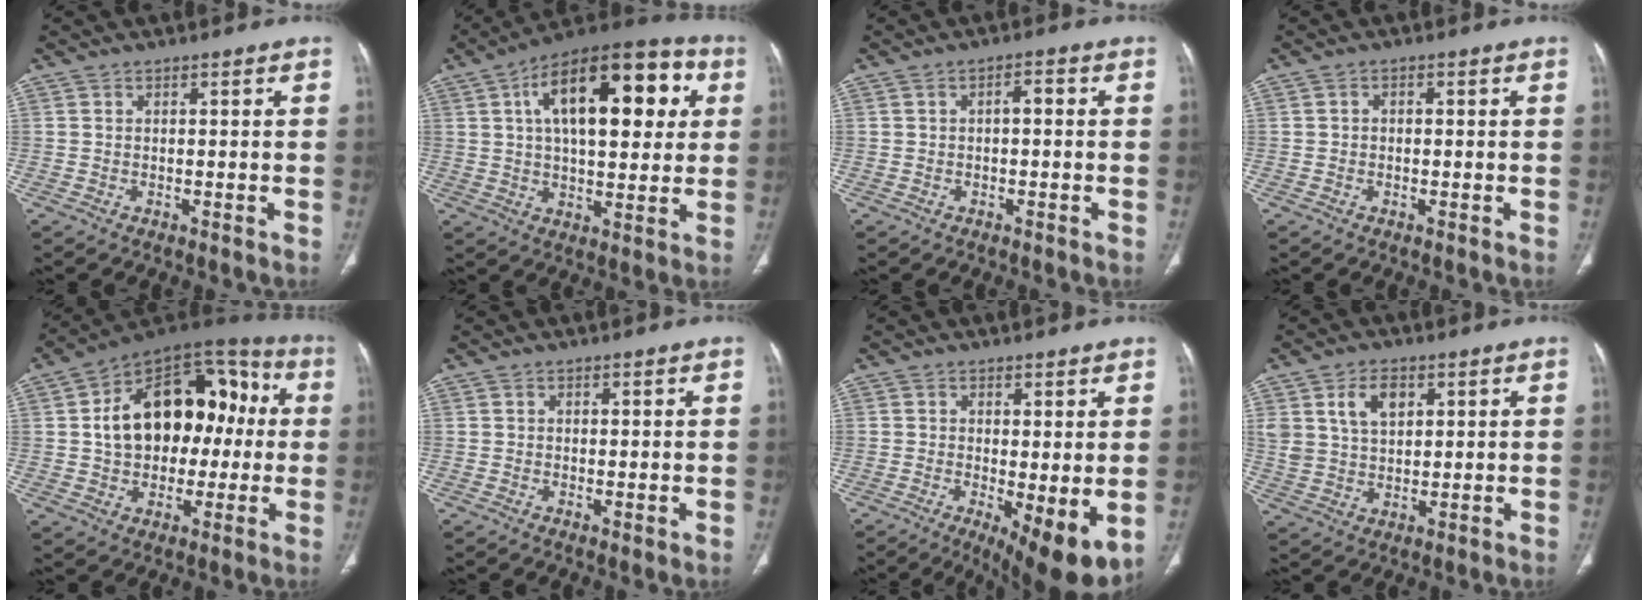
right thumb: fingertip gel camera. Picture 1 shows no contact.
{"total": 23.3, "force": [6.5, 11.0, 19.5], "torque": [-0.269, 0.017, 0.091]}
{"total": 2.0, "force": [-0.1, 1.0, 1.7], "torque": [-0.025, 0.011, -0.005]}
{"total": 0.9, "force": [0.0, 0.8, 0.5], "torque": [-0.003, 0.003, -0.004]}
{"total": 22.4, "force": [1.5, 14.8, 16.7], "torque": [-0.228, 0.043, 0.023]}
{"total": 0.9, "force": [0.0, 0.3, 0.9], "torque": [-0.019, -0.006, 0.000]}
{"total": 9.9, "force": [-1.8, 3.2, 9.2], "torque": [-0.139, -0.026, -0.018]}
{"total": 7.9, "force": [3.4, 5.0, 5.0], "torque": [-0.078, -0.011, 0.069]}